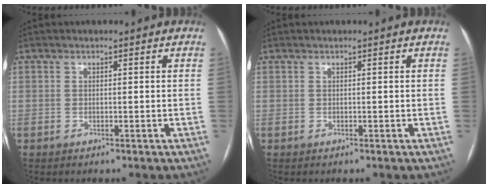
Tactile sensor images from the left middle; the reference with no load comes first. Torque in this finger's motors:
{"motor_torque": [0.07, 0.11, 0.00, 0.00]}